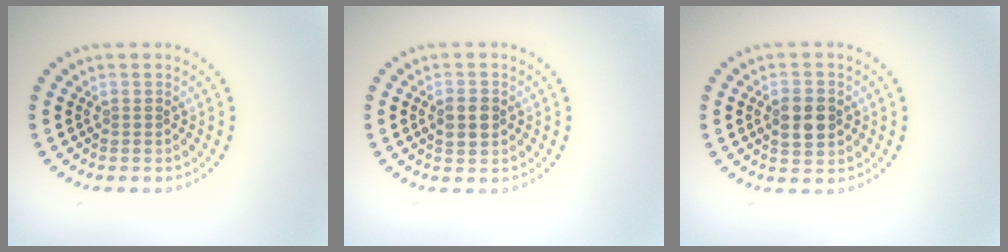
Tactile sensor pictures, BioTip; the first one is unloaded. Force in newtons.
{"total": 2.6, "press": 2.6, "slide": 0.1}
{"total": 3.3, "press": 3.3, "slide": 0.1}